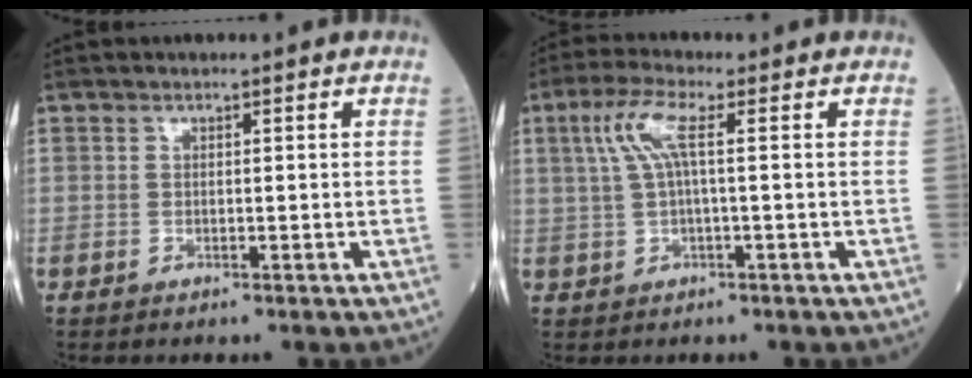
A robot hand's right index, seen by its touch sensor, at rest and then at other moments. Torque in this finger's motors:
{"motor_torque": [0.18, 0.11, 0.34, 0.11]}